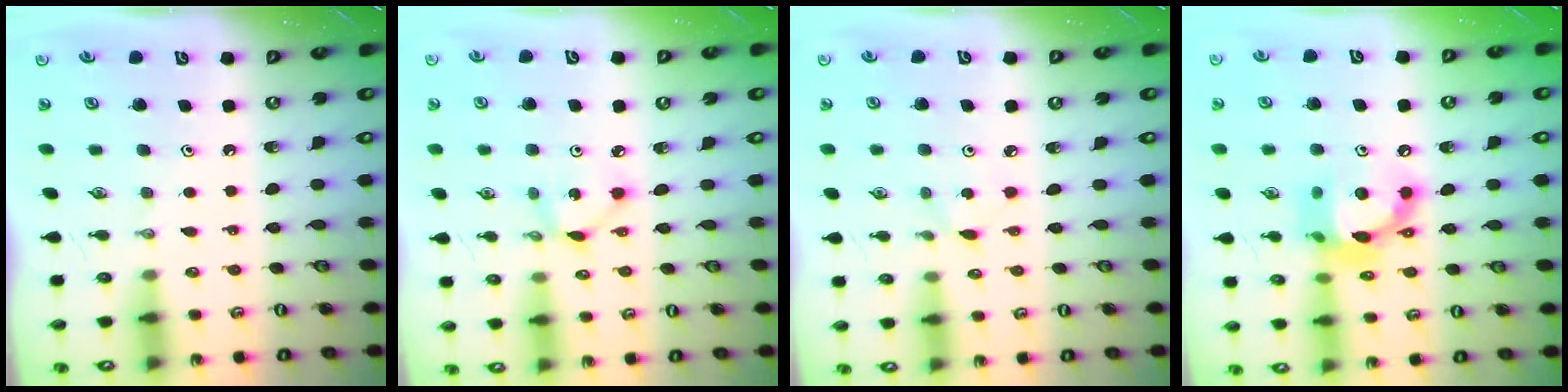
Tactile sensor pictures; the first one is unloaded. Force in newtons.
{"total": 3.7, "press": 3.7, "slide": 0.2}
{"total": 2.5, "press": 2.5, "slide": 0.3}
{"total": 15.4, "press": 15.4, "slide": 1.0}